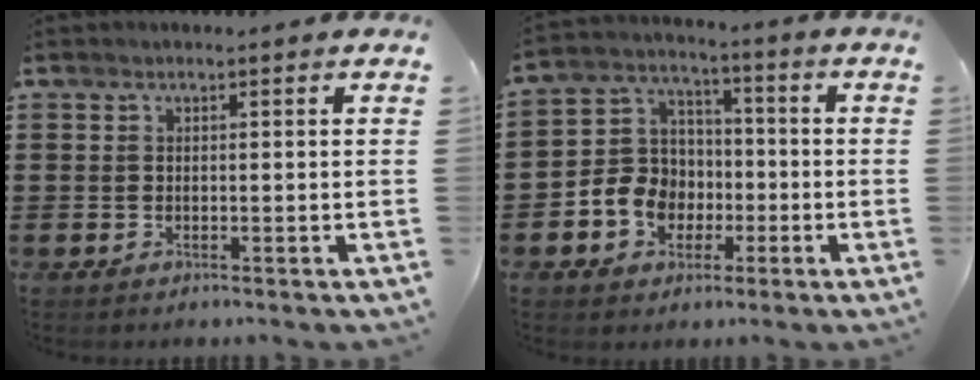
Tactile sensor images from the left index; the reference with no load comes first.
{"total": 7.9, "force": [-2.6, 6.9, 2.7], "torque": [-0.091, 0.016, -0.053]}